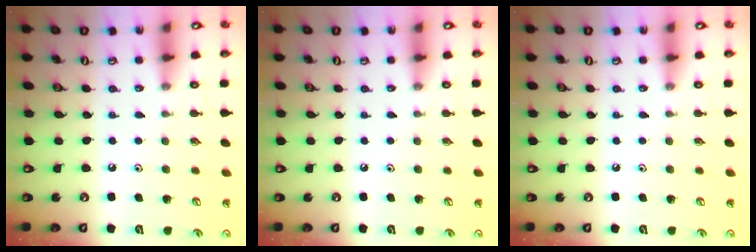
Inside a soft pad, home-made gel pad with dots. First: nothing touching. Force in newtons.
{"total": 0.0}
{"total": 0.0}